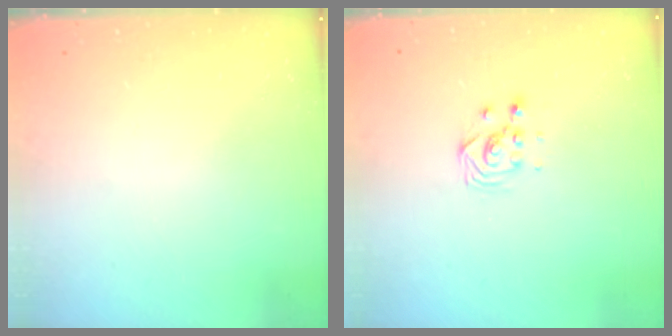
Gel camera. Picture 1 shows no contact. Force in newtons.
{"total": 3.4, "press": 3.4, "slide": 0.2}